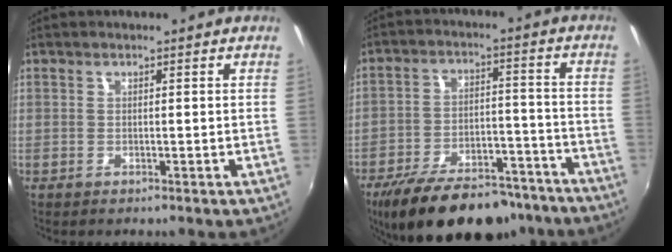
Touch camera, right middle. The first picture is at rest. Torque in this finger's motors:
{"motor_torque": [0.95, -1.18, 0.23, 0.08]}